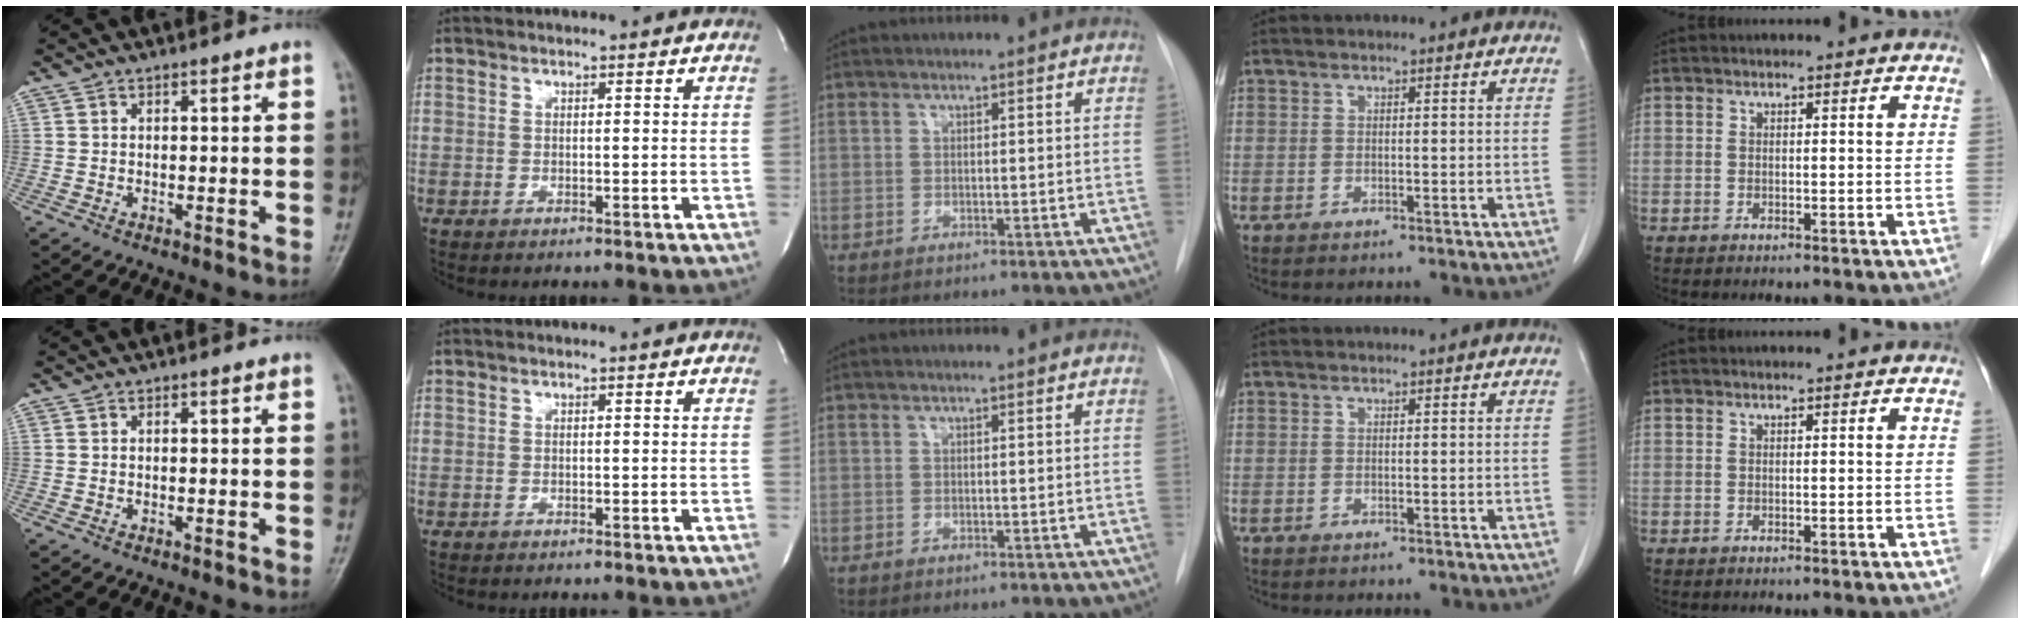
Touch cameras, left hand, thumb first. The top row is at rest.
{}